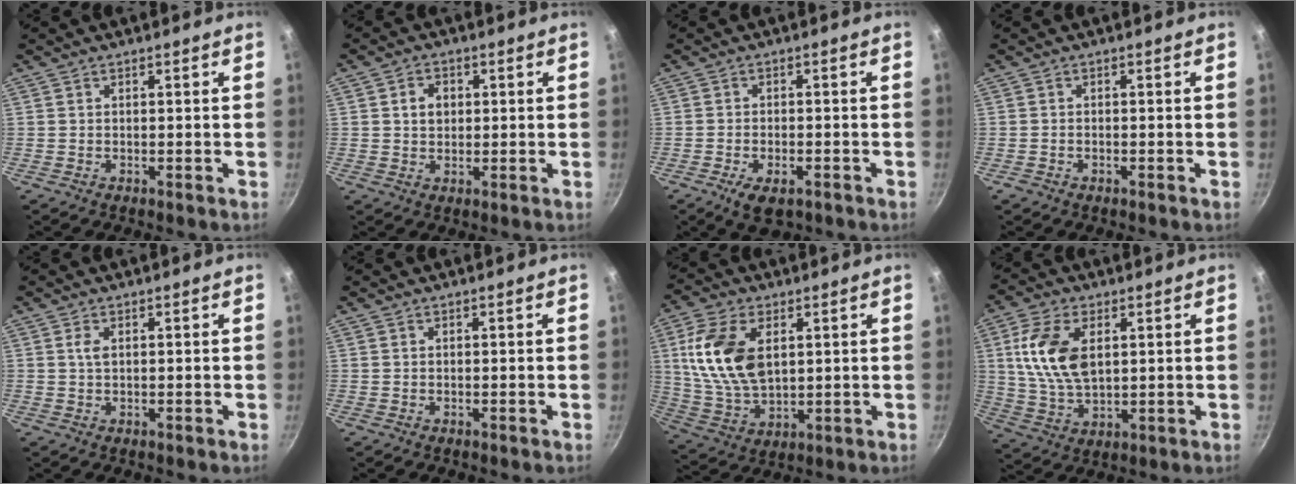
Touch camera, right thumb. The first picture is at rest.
{"total": 4.1, "force": [0.8, 3.3, 2.3], "torque": [-0.019, 0.005, 0.012]}
{"total": 5.7, "force": [-2.8, 2.9, 4.0], "torque": [-0.065, 0.008, -0.042]}
{"total": 0.9, "force": [-0.5, 0.6, 0.4], "torque": [-0.011, 0.005, -0.008]}
{"total": 1.7, "force": [0.5, 0.9, 1.3], "torque": [-0.025, 0.000, 0.009]}
{"total": 0.0}
{"total": 15.3, "force": [3.7, 9.1, 11.8], "torque": [-0.214, -0.013, 0.080]}
{"total": 12.8, "force": [3.1, 7.3, 10.0], "torque": [-0.187, -0.012, 0.062]}